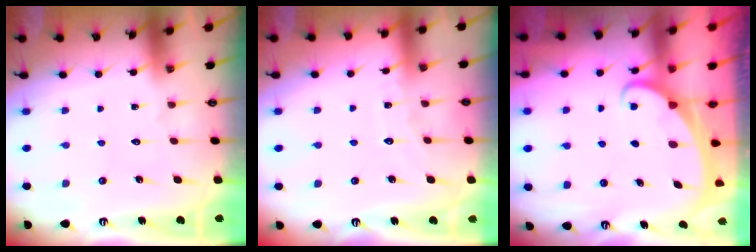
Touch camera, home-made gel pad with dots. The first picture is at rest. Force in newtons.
{"total": 4.1, "press": 4.1, "slide": 0.5}
{"total": 1.9, "press": 1.9, "slide": 0.1}